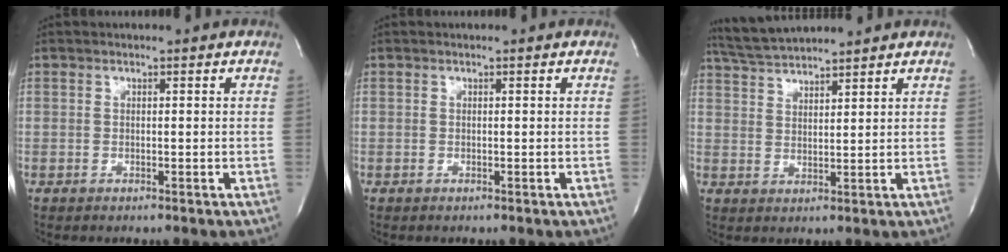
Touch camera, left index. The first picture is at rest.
{"total": 0.0}
{"total": 7.0, "force": [6.7, -0.3, 1.9], "torque": [-0.045, 0.025, 0.128]}